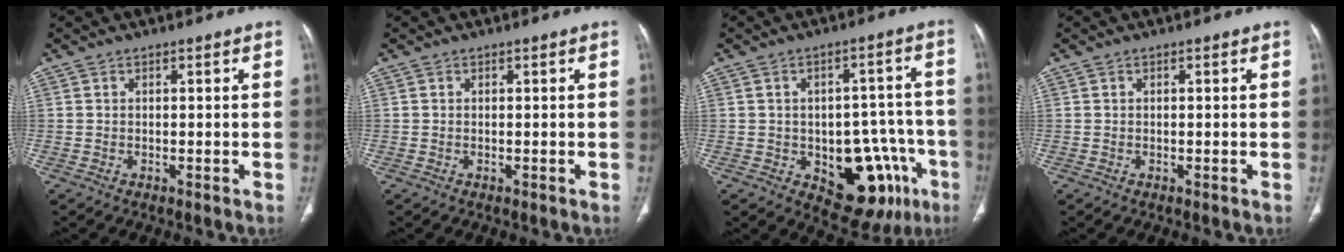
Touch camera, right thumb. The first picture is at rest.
{"total": 0.0}
{"total": 16.5, "force": [-6.5, 9.5, 11.9], "torque": [-0.104, 0.035, -0.070]}
{"total": 0.0}